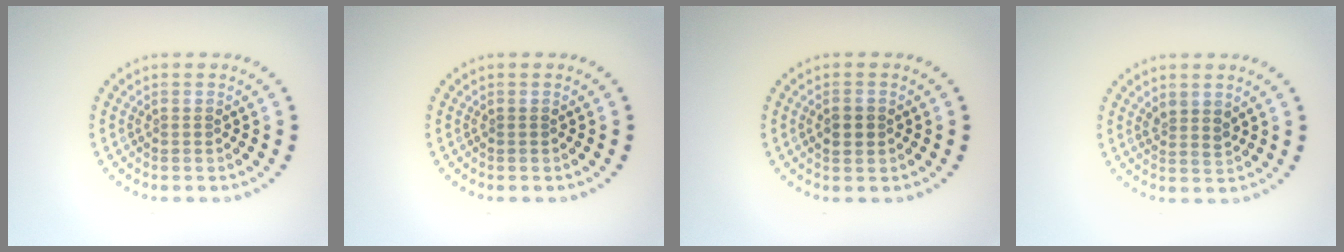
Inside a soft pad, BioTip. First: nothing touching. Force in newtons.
{"total": 0.0}
{"total": 2.3, "press": 2.3, "slide": 0.1}
{"total": 1.6, "press": 1.2, "slide": 1.0}